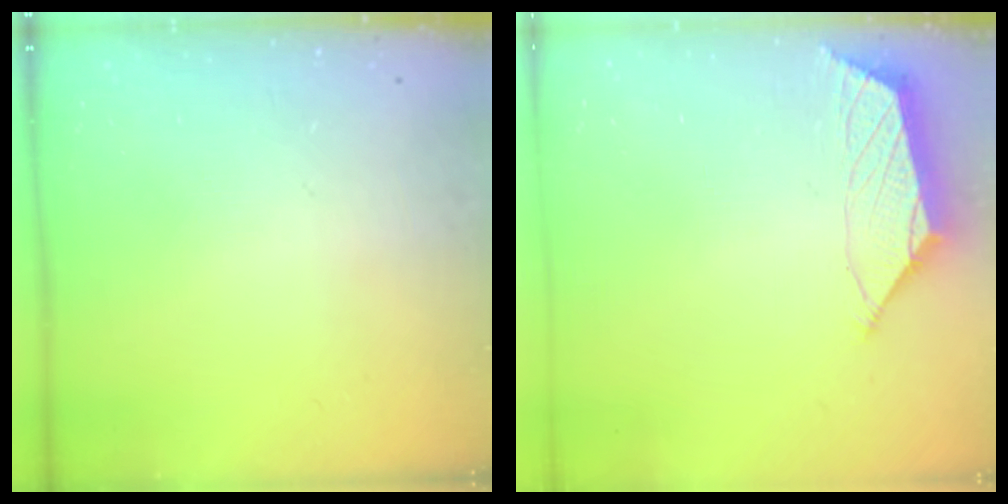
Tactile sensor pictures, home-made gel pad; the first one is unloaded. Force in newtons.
{"total": 1.2, "press": 1.2, "slide": 0.2}